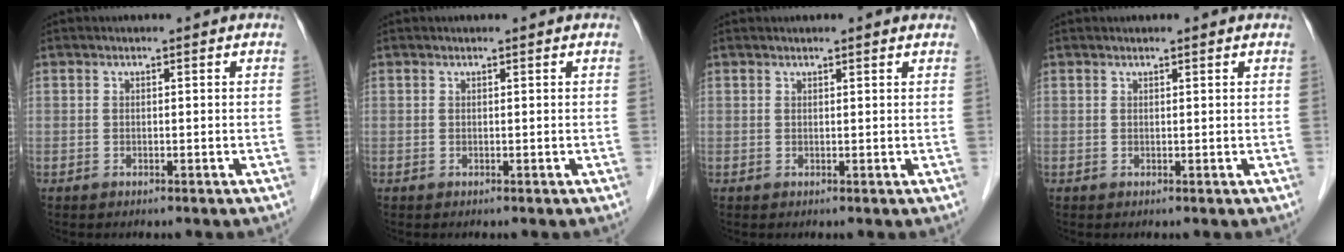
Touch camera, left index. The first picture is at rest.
{"total": 0.0}
{"total": 1.7, "force": [1.6, 0.3, 0.4], "torque": [-0.011, 0.016, 0.019]}
{"total": 0.8, "force": [0.8, 0.1, 0.2], "torque": [-0.007, 0.012, 0.014]}